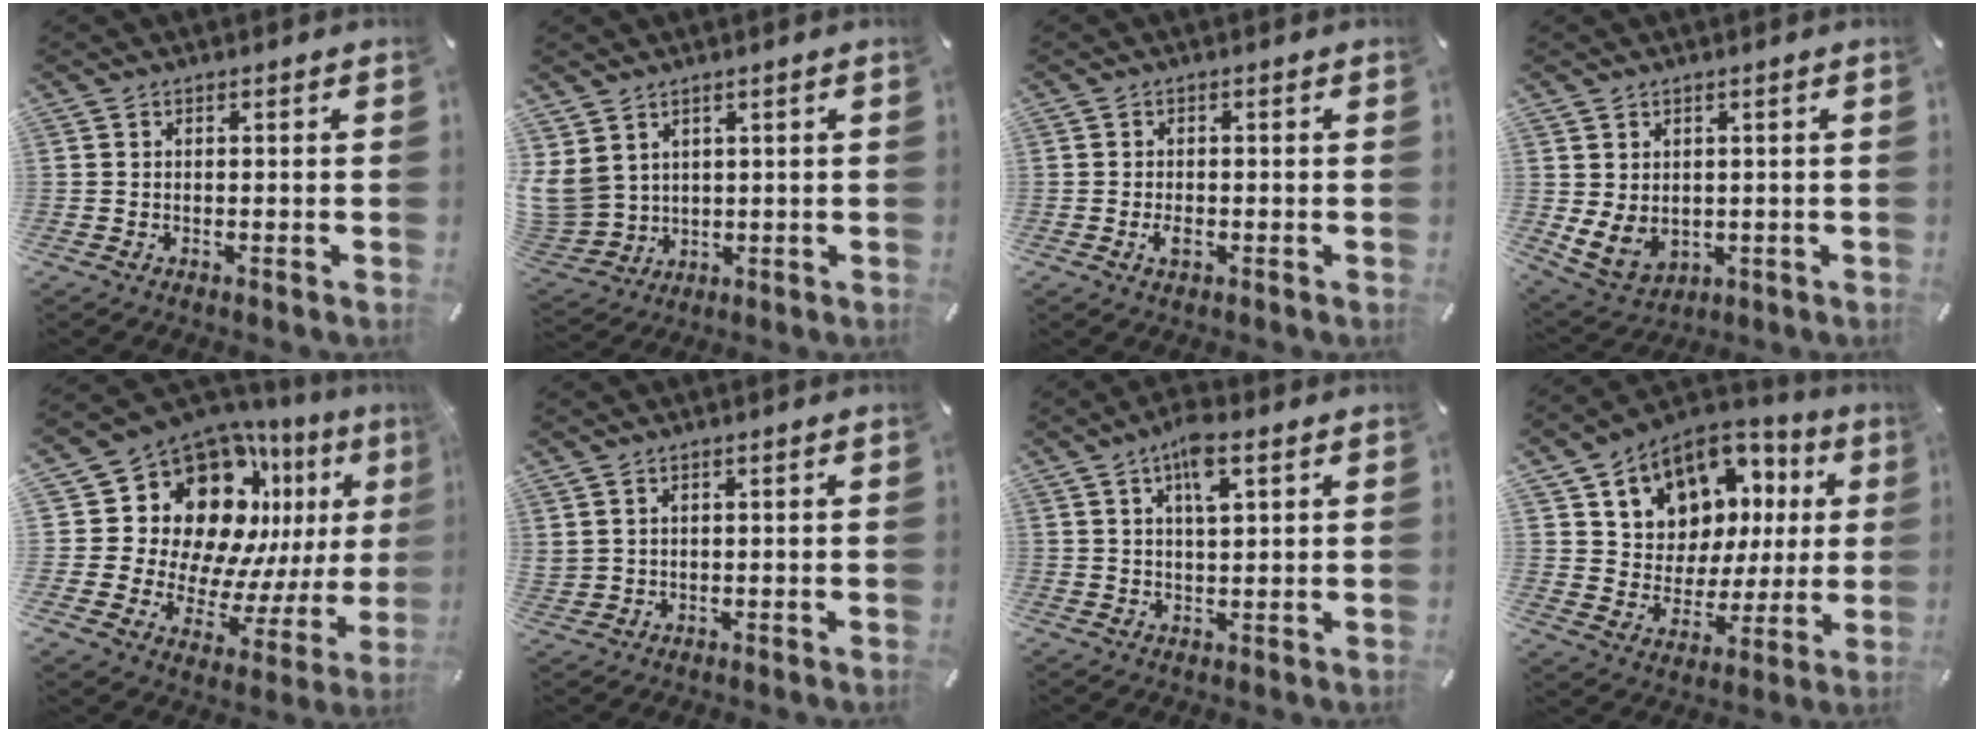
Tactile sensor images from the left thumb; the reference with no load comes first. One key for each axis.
{"total": 8.1, "fx": 3.2, "fy": 7.1, "fz": 2.3, "tx": -0.089, "ty": -0.021, "tz": 0.061}
{"total": 2.2, "fx": -0.8, "fy": 1.2, "fz": 1.7, "tx": -0.038, "ty": 0.000, "tz": -0.016}
{"total": 6.3, "fx": 1.1, "fy": 5.4, "fz": 3.0, "tx": -0.070, "ty": -0.006, "tz": 0.025}
{"total": 19.7, "fx": 9.9, "fy": 13.6, "fz": 10.3, "tx": -0.166, "ty": -0.109, "tz": 0.195}
{"total": 1.5, "fx": 1.2, "fy": 0.8, "fz": 0.5, "tx": -0.012, "ty": -0.002, "tz": 0.022}
{"total": 6.7, "fx": 3.4, "fy": 2.3, "fz": 5.3, "tx": -0.097, "ty": 0.001, "tz": 0.055}
{"total": 10.9, "fx": 5.9, "fy": 8.9, "fz": 2.4, "tx": -0.057, "ty": -0.056, "tz": 0.113}